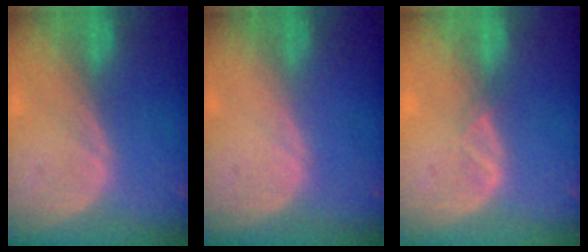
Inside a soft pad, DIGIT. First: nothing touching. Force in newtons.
{"total": 0.0}
{"total": 1.3, "press": 1.2, "slide": 0.7}